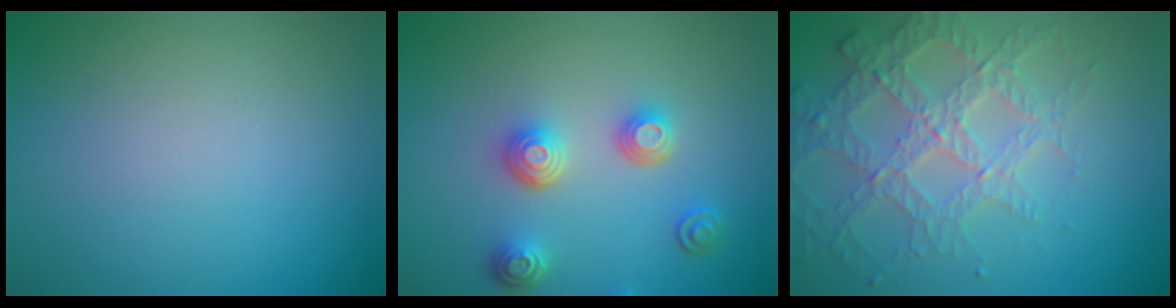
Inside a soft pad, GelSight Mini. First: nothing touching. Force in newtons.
{"total": 3.6, "press": 3.0, "slide": 2.0}
{"total": 4.0, "press": 4.0, "slide": 0.3}